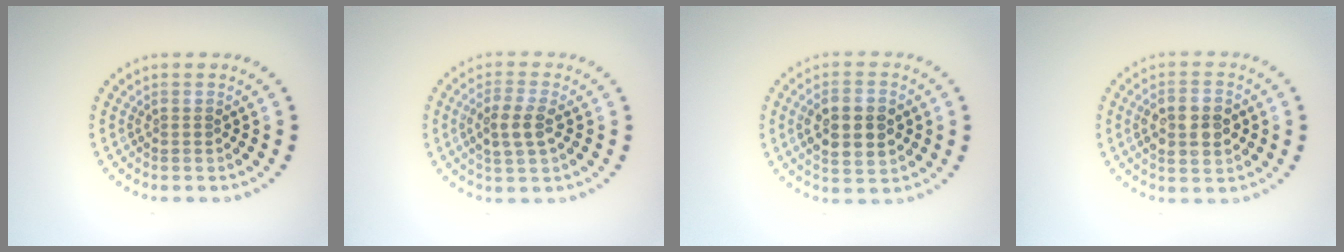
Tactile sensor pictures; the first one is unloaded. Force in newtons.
{"total": 3.0, "press": 2.8, "slide": 0.9}
{"total": 4.7, "press": 4.7, "slide": 0.4}
{"total": 4.2, "press": 4.2, "slide": 0.4}